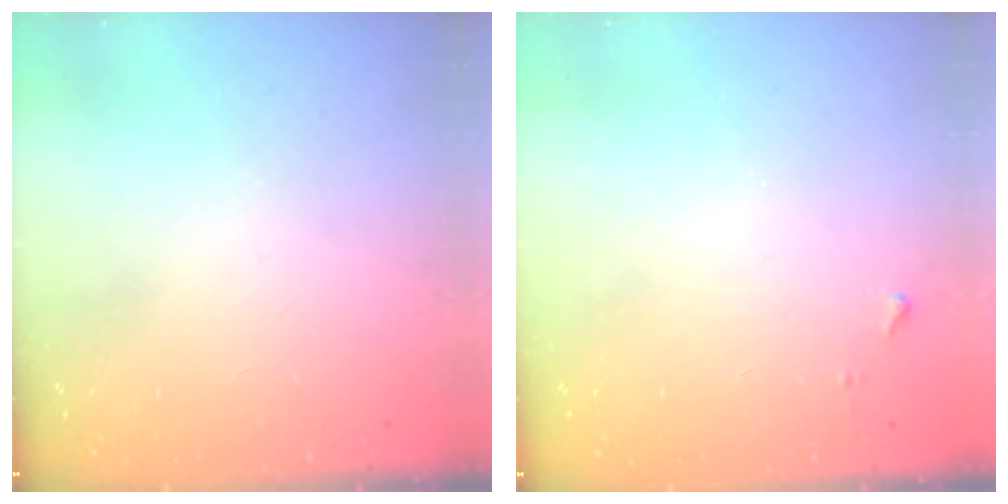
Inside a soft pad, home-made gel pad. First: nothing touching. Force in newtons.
{"total": 3.5, "press": 3.5, "slide": 0.4}